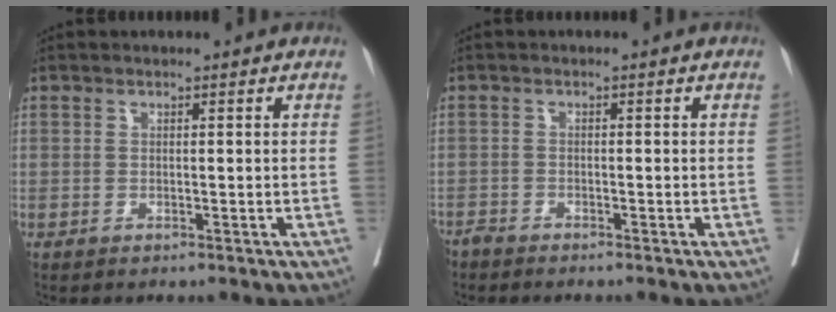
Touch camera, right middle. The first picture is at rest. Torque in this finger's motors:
{"motor_torque": [1.08, -1.06, 0.46, 0.18]}